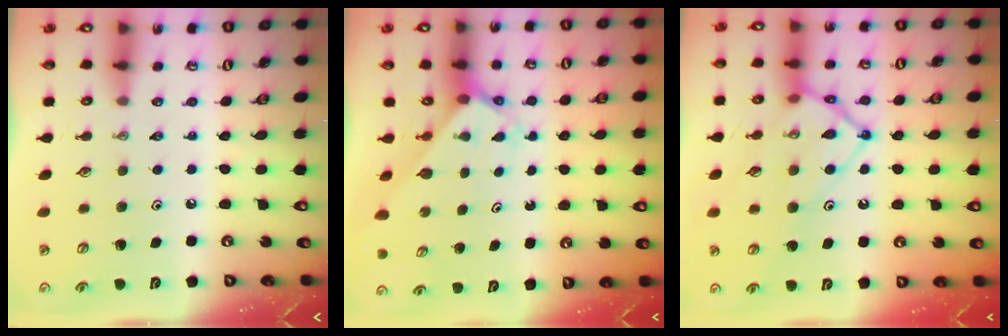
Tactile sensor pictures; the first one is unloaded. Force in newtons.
{"total": 2.5, "press": 2.5, "slide": 0.3}
{"total": 13.9, "press": 13.9, "slide": 1.4}